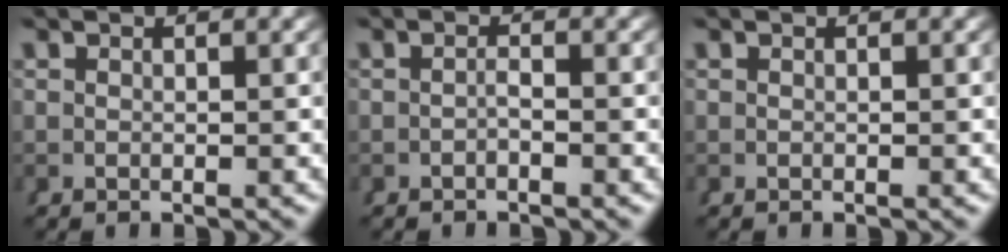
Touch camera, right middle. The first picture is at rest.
{"total": 0.9, "force": [-0.8, 0.3, 0.4], "torque": [-0.013, -0.006, -0.011]}
{"total": 0.0}